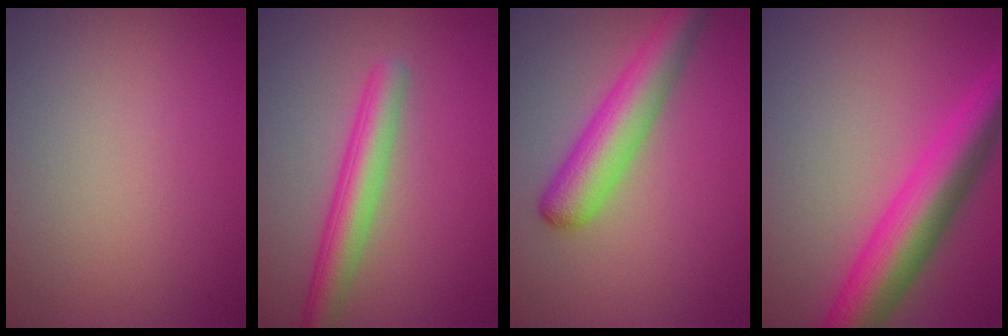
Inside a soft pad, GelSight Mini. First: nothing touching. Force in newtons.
{"total": 4.1, "press": 4.1, "slide": 0.1}
{"total": 5.4, "press": 5.4, "slide": 0.2}
{"total": 7.6, "press": 7.6, "slide": 0.2}